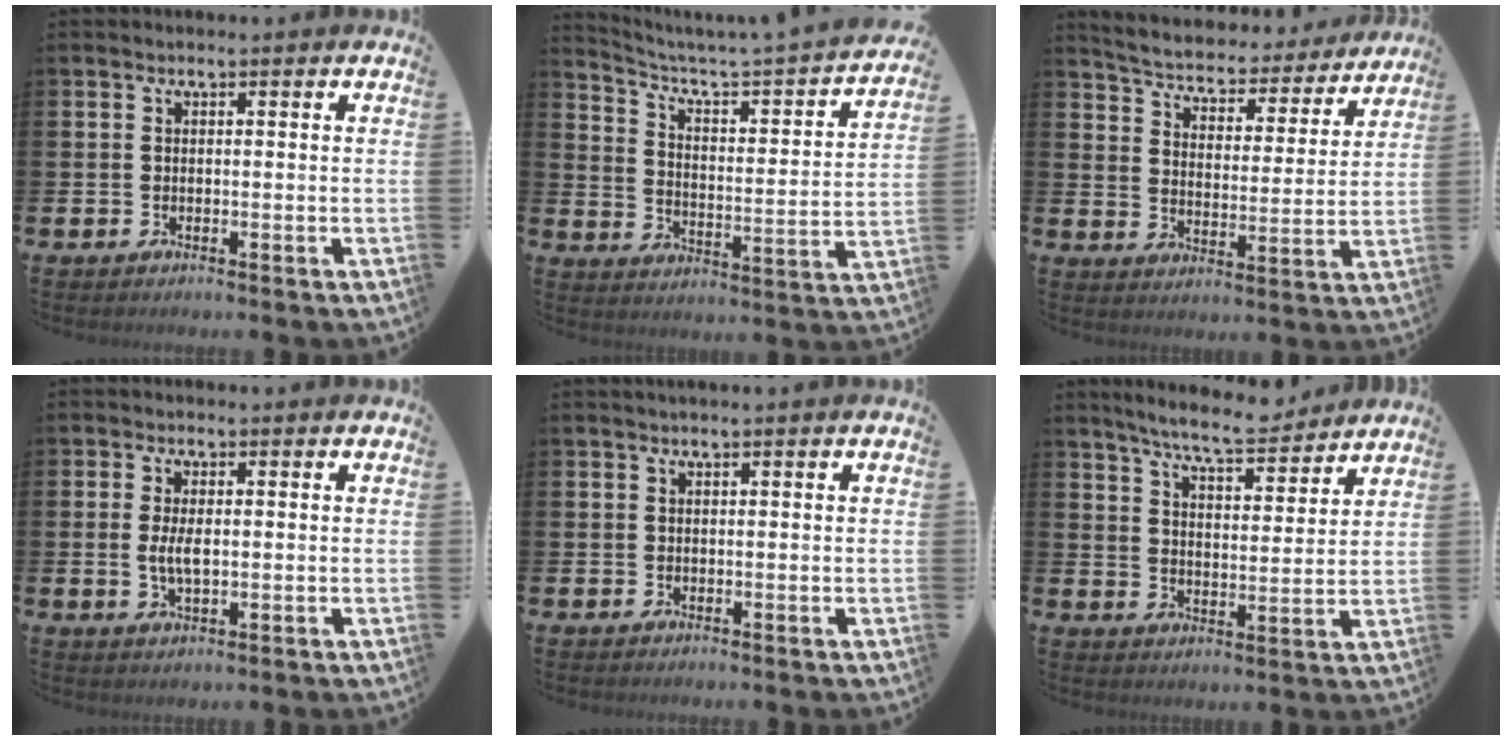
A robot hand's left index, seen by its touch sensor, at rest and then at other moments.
{"total": 4.8, "force": [4.2, 0.2, 2.2], "torque": [-0.069, -0.039, 0.060]}
{"total": 4.8, "force": [4.6, 1.3, 0.8], "torque": [-0.046, -0.040, 0.073]}
{"total": 3.3, "force": [0.1, 1.4, 3.0], "torque": [-0.046, -0.002, -0.001]}
{"total": 0.6, "force": [0.3, -0.1, 0.4], "torque": [-0.014, 0.003, 0.007]}
{"total": 7.7, "force": [7.2, 0.4, 2.4], "torque": [-0.064, -0.040, 0.128]}